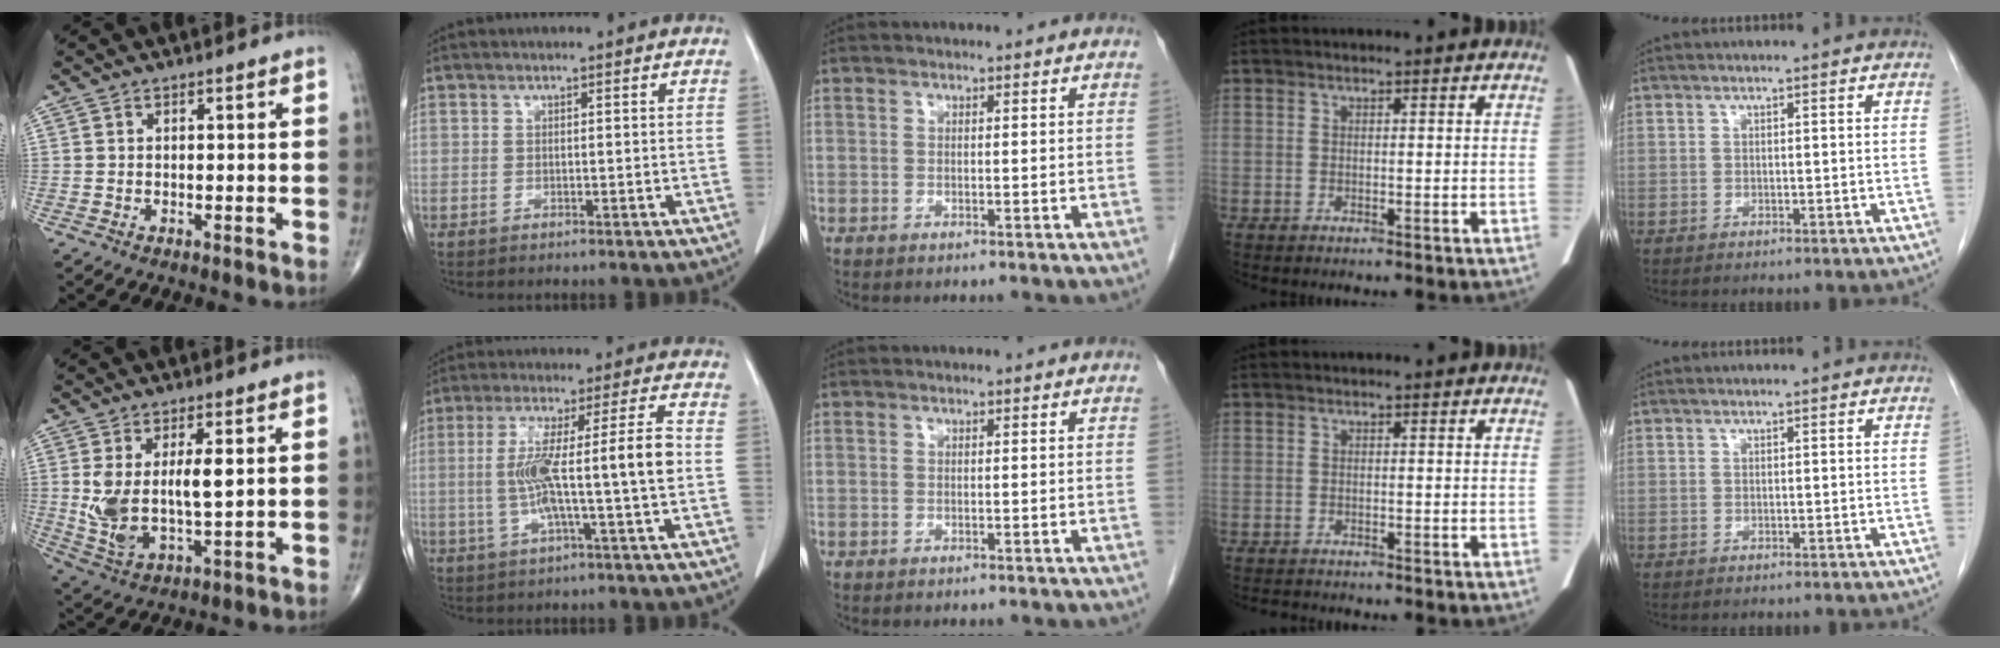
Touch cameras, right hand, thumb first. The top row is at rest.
{"thumb": {"total": 10.9, "force": [1.6, 4.6, 9.8], "torque": [-0.192, -0.015, 0.042]}, "index": {"total": 11.1, "force": [-0.8, -0.4, 11.0], "torque": [-0.203, 0.020, -0.015]}, "ring": {"total": 1.4, "force": [-1.3, 0.3, 0.3], "torque": [-0.008, -0.006, -0.017]}}